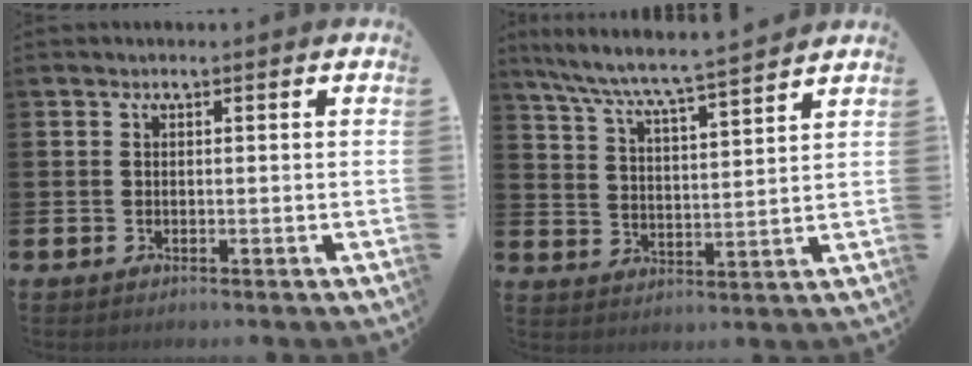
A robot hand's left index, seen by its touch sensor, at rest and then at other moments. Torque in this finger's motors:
{"motor_torque": [0.03, -0.31, 0.50, 0.21]}